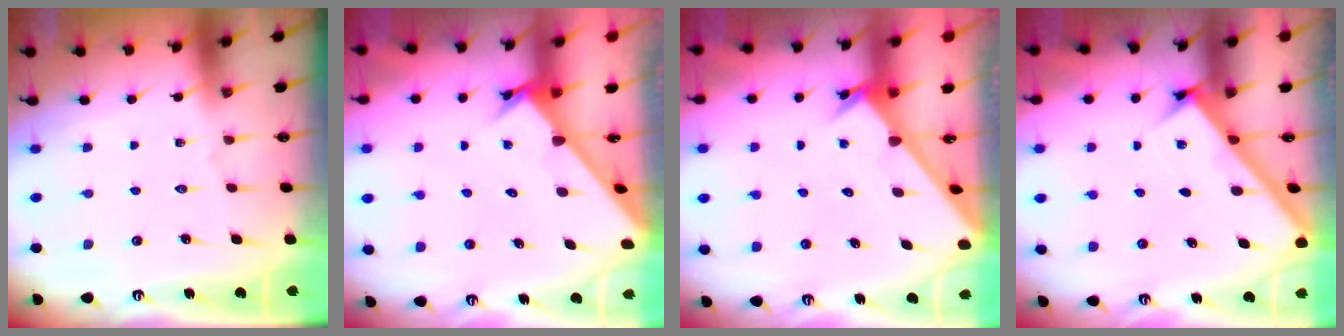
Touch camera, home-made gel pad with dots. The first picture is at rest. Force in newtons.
{"total": 2.7, "press": 2.7, "slide": 0.3}
{"total": 2.4, "press": 2.4, "slide": 0.2}
{"total": 2.4, "press": 2.3, "slide": 0.3}